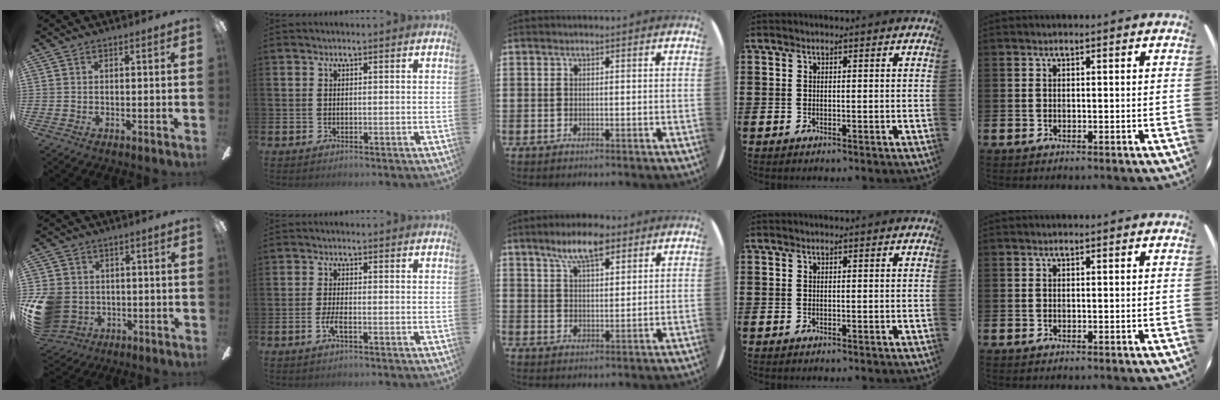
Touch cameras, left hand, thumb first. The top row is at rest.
{"thumb": {"total": 12.0, "force": [-2.0, 10.3, 5.7], "torque": [-0.151, 0.018, -0.032]}, "index": {"total": 2.1, "force": [-0.8, 0.4, 1.8], "torque": [-0.035, 0.001, -0.015]}, "middle": {"total": 6.9, "force": [4.9, 2.5, 4.1], "torque": [-0.075, -0.008, 0.084]}}